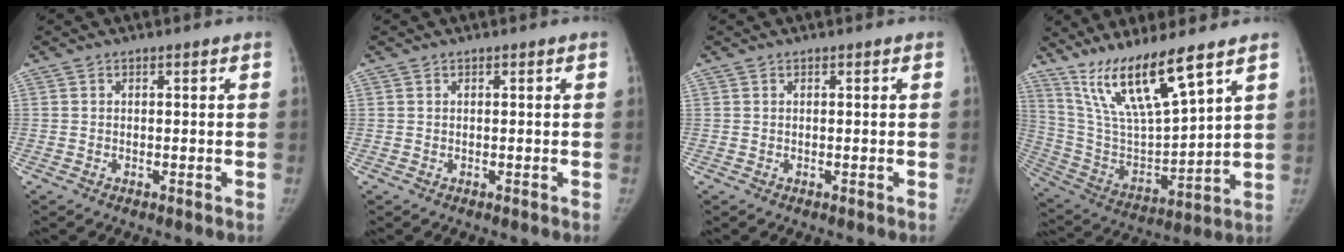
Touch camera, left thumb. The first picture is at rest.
{"total": 0.0}
{"total": 0.0}
{"total": 17.1, "force": [11.8, 2.9, 12.0], "torque": [-0.213, -0.060, 0.241]}